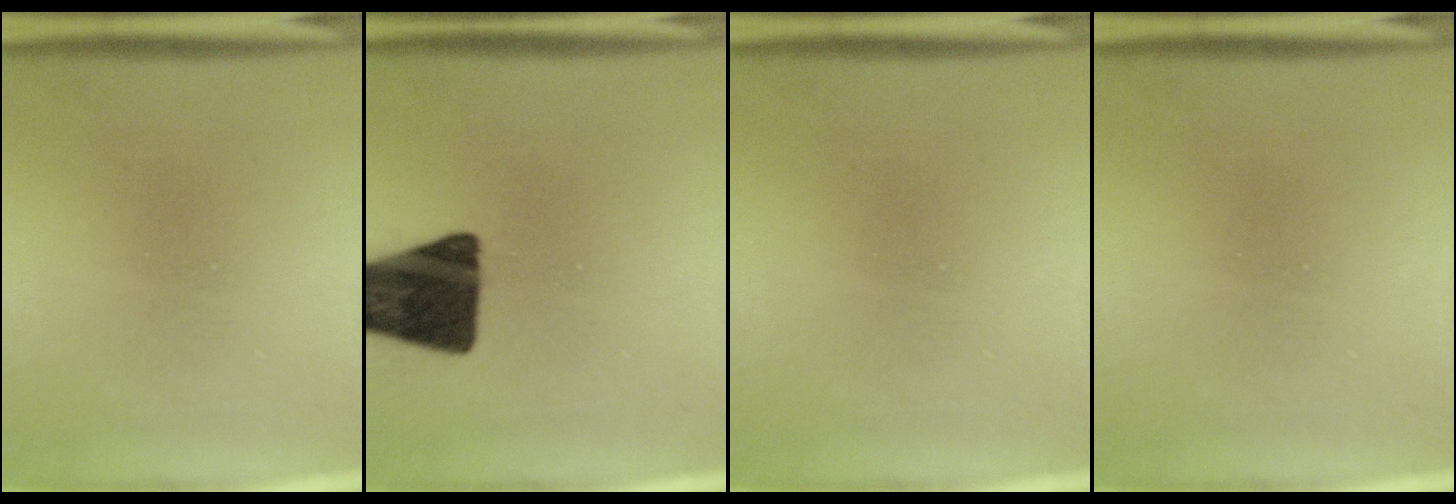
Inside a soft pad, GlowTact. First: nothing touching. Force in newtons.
{"total": 17.5}
{"total": 0.0}
{"total": 0.0}